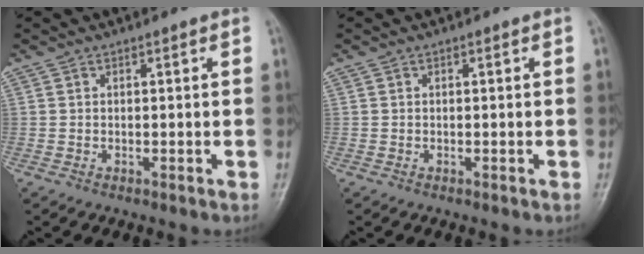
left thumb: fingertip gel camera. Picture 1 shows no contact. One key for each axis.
{"total": 0.0}